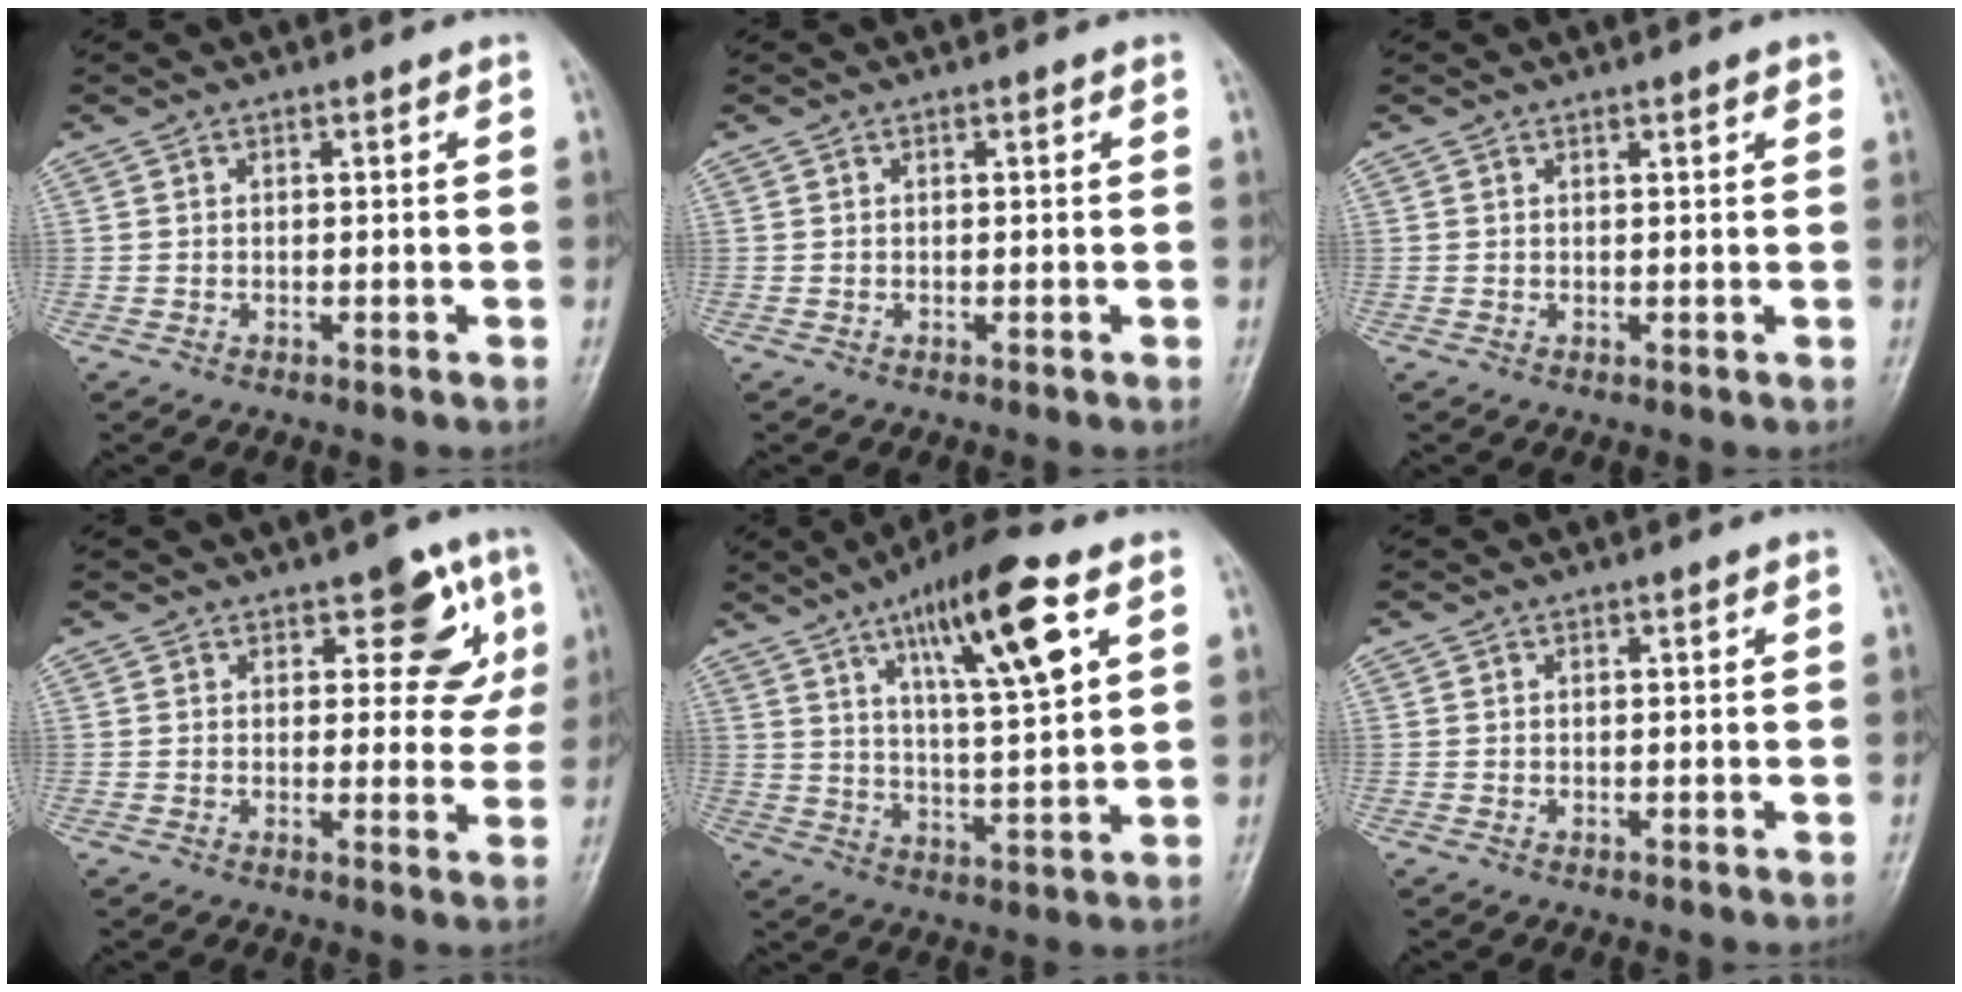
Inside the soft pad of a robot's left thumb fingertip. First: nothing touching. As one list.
[{"total": 0.0}, {"total": 1.5, "force": [0.8, 0.3, 1.2], "torque": [-0.016, -0.001, 0.009]}, {"total": 8.8, "force": [3.6, 4.8, 6.4], "torque": [-0.027, -0.009, 0.037]}, {"total": 16.4, "force": [7.4, 3.6, 14.2], "torque": [-0.224, -0.023, 0.123]}, {"total": 0.0}]